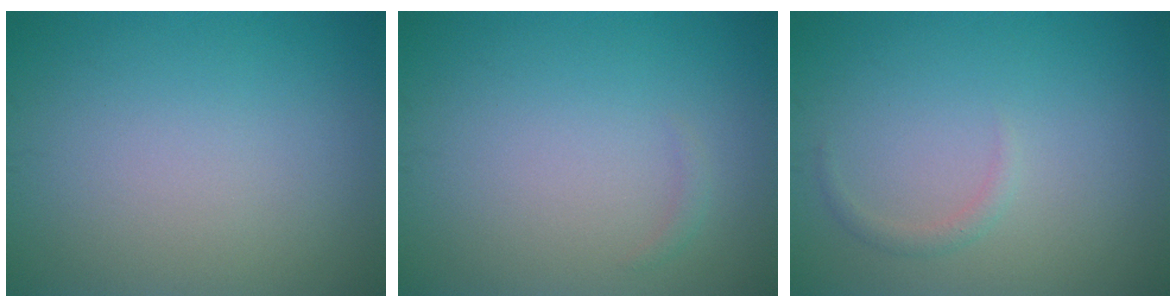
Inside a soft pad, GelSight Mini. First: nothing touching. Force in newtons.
{"total": 0.5, "press": 0.5, "slide": 0.0}
{"total": 0.9, "press": 0.9, "slide": 0.0}